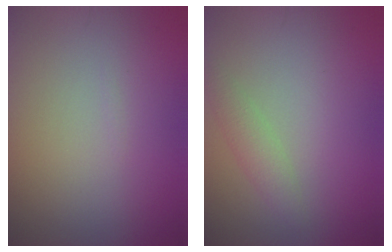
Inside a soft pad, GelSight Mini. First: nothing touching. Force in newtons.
{"total": 1.8, "press": 1.8, "slide": 0.1}